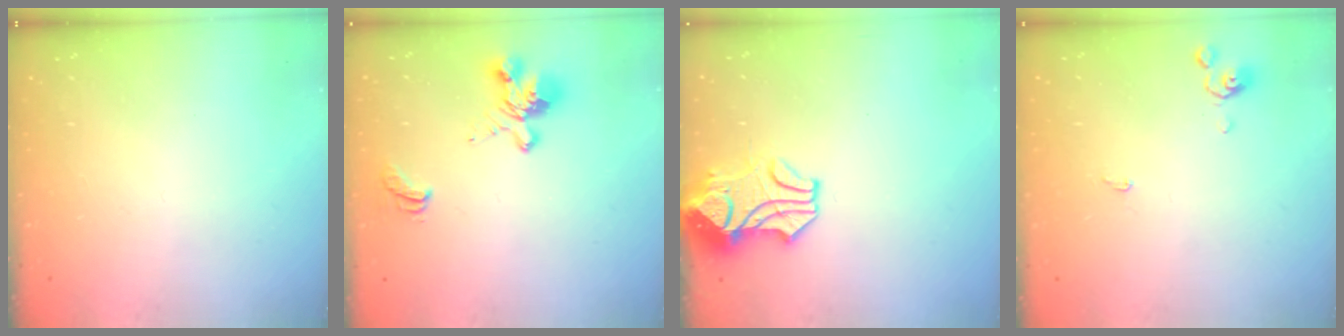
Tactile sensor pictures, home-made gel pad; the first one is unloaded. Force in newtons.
{"total": 2.4, "press": 1.6, "slide": 1.8}
{"total": 2.2, "press": 1.9, "slide": 1.1}
{"total": 0.7, "press": 0.6, "slide": 0.3}